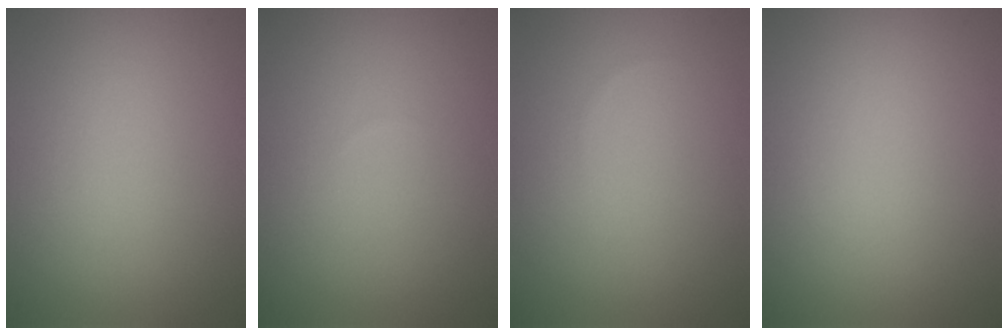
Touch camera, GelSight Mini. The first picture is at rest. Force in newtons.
{"total": 0.0}
{"total": 0.0}
{"total": 0.0}